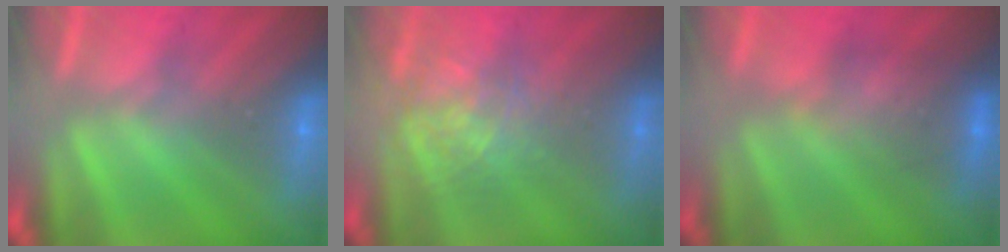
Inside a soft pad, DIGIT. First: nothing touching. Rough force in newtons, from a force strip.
{"total": 2.8}
{"total": 2.4}